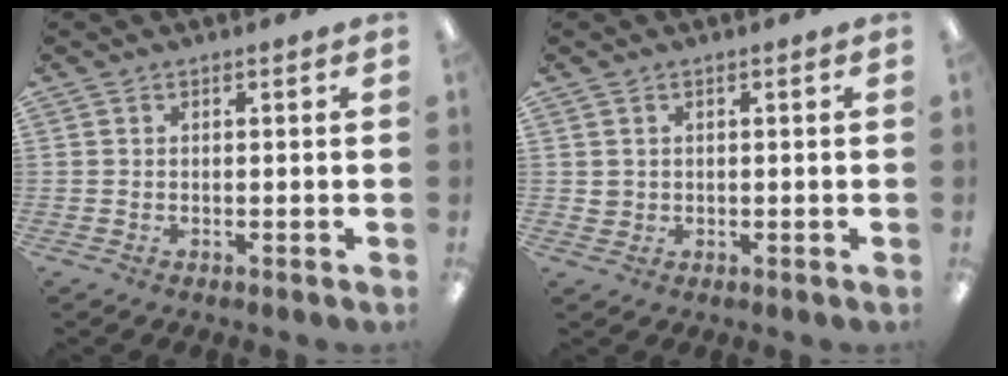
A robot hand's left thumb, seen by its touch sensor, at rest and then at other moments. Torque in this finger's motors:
{"motor_torque": [-0.31, 0.16, -0.14, 0.15, 0.01]}